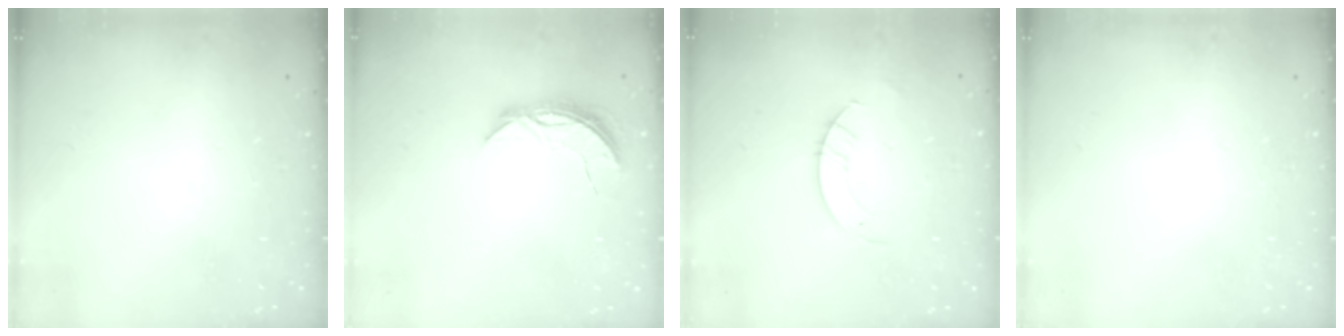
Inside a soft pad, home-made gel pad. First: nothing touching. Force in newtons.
{"total": 5.9, "press": 5.8, "slide": 0.5}
{"total": 2.6, "press": 2.6, "slide": 0.2}
{"total": 0.0}